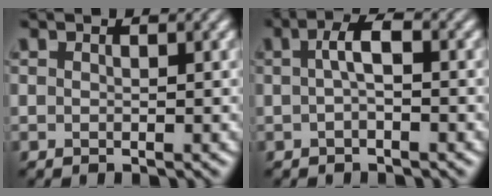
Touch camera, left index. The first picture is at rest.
{"total": 2.2, "force": [0.0, 0.7, 2.1], "torque": [-0.043, 0.007, -0.004]}